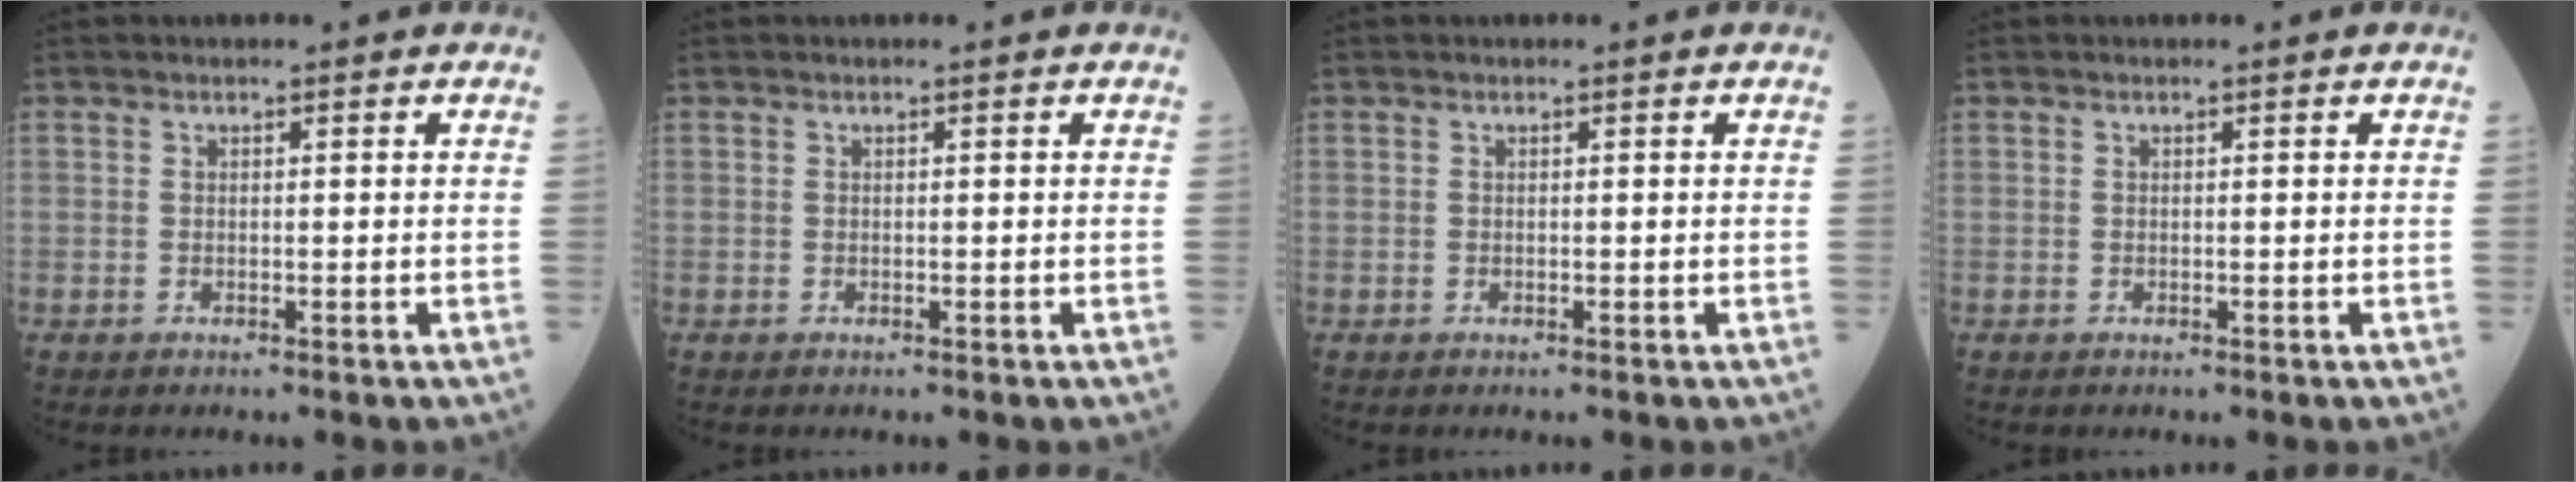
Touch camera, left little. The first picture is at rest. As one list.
[{"total": 0.0}, {"total": 0.0}, {"total": 0.0}]